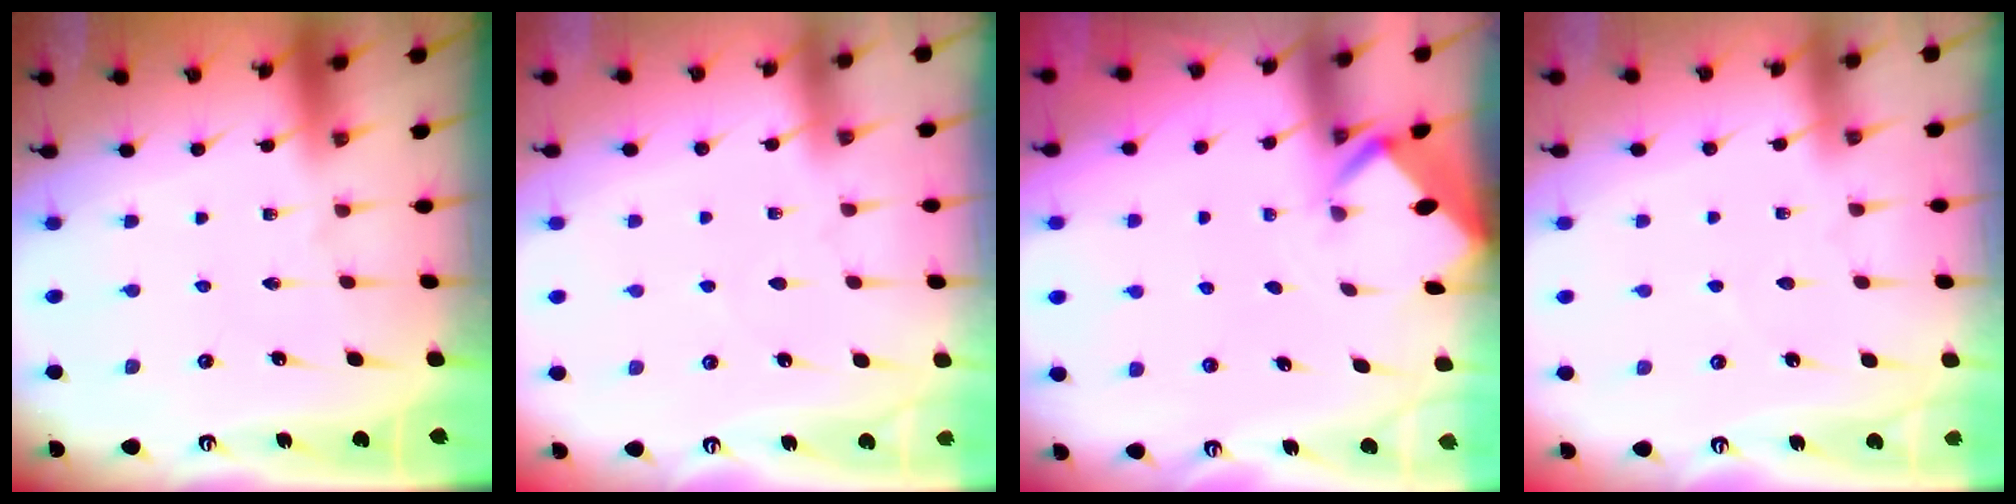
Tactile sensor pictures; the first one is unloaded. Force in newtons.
{"total": 2.7, "press": 2.7, "slide": 0.4}
{"total": 2.2, "press": 2.2, "slide": 0.2}
{"total": 2.2, "press": 2.2, "slide": 0.3}